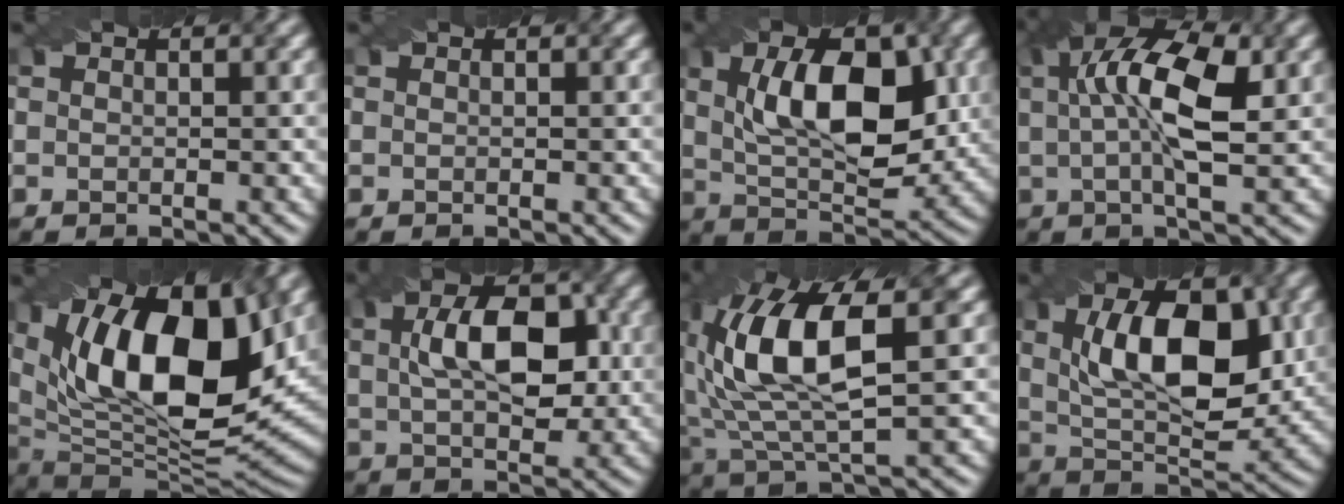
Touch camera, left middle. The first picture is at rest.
{"total": 0.0}
{"total": 9.8, "force": [1.4, 4.7, 8.5], "torque": [-0.133, 0.013, 0.030]}
{"total": 8.8, "force": [1.4, 3.0, 8.1], "torque": [-0.146, 0.021, 0.029]}
{"total": 15.6, "force": [4.2, 7.4, 13.0], "torque": [-0.202, 0.009, 0.069]}
{"total": 7.5, "force": [0.9, 4.0, 6.3], "torque": [-0.106, 0.021, 0.020]}
{"total": 9.8, "force": [1.3, 4.1, 8.8], "torque": [-0.189, 0.015, 0.035]}
{"total": 10.5, "force": [1.7, 4.9, 9.1], "torque": [-0.137, 0.014, 0.033]}